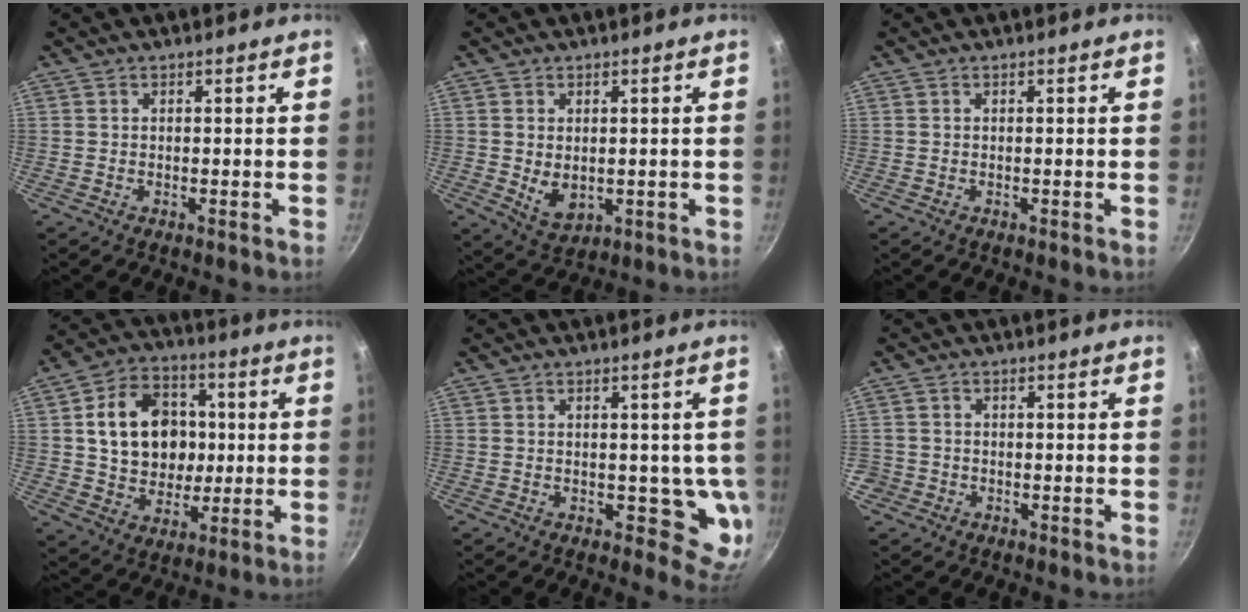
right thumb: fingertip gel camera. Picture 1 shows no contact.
{"total": 5.6, "force": [0.1, 3.9, 4.1], "torque": [-0.062, -0.015, 0.012]}
{"total": 0.0}
{"total": 16.6, "force": [1.9, 13.3, 9.7], "torque": [-0.123, 0.019, 0.035]}
{"total": 6.7, "force": [-0.2, 4.3, 5.2], "torque": [-0.020, -0.014, -0.002]}
{"total": 1.9, "force": [-0.7, 1.8, 0.2], "torque": [0.007, 0.015, -0.007]}